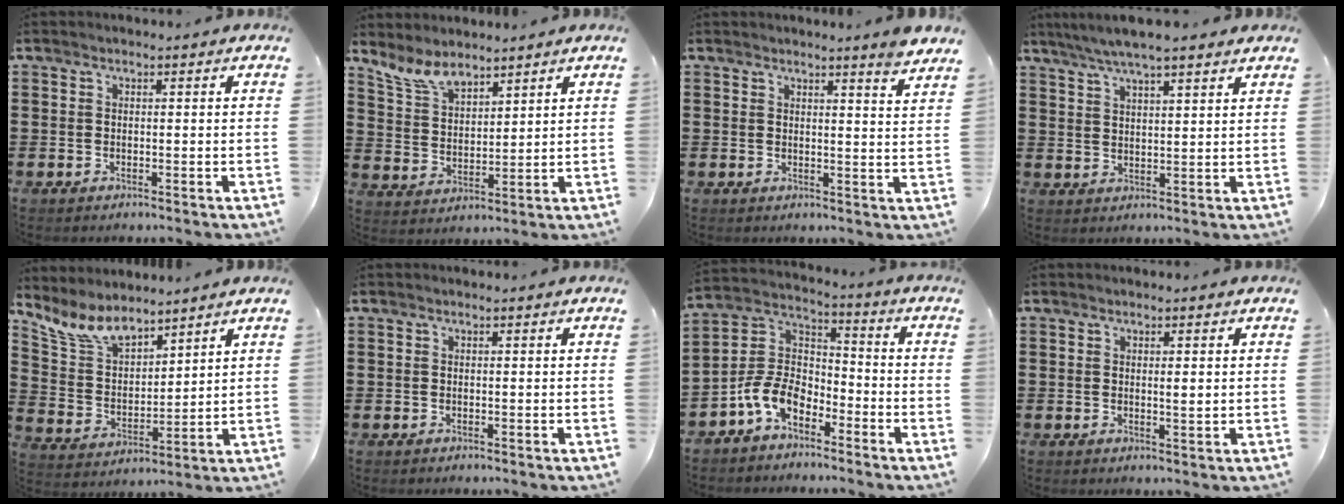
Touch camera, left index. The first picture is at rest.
{"total": 6.5, "force": [5.6, 2.1, 2.6], "torque": [-0.070, -0.014, 0.105]}
{"total": 3.5, "force": [3.2, -0.8, 1.1], "torque": [-0.024, -0.015, 0.056]}
{"total": 5.1, "force": [4.3, 0.3, 2.7], "torque": [-0.064, -0.009, 0.074]}
{"total": 8.2, "force": [6.8, 2.9, 3.5], "torque": [-0.097, -0.021, 0.127]}
{"total": 0.0}
{"total": 8.7, "force": [-5.6, 4.8, 4.5], "torque": [-0.127, 0.006, -0.118]}
{"total": 1.6, "force": [0.5, 0.1, 1.5], "torque": [-0.030, 0.001, 0.008]}